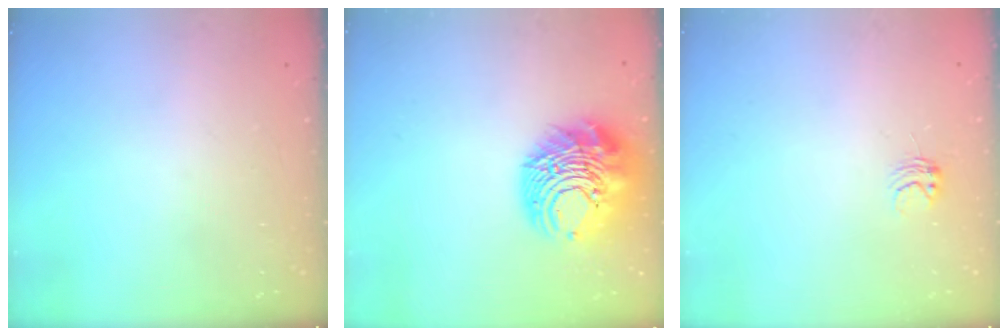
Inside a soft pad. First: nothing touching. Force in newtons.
{"total": 15.1, "press": 15.0, "slide": 1.9}
{"total": 3.5, "press": 3.4, "slide": 0.4}